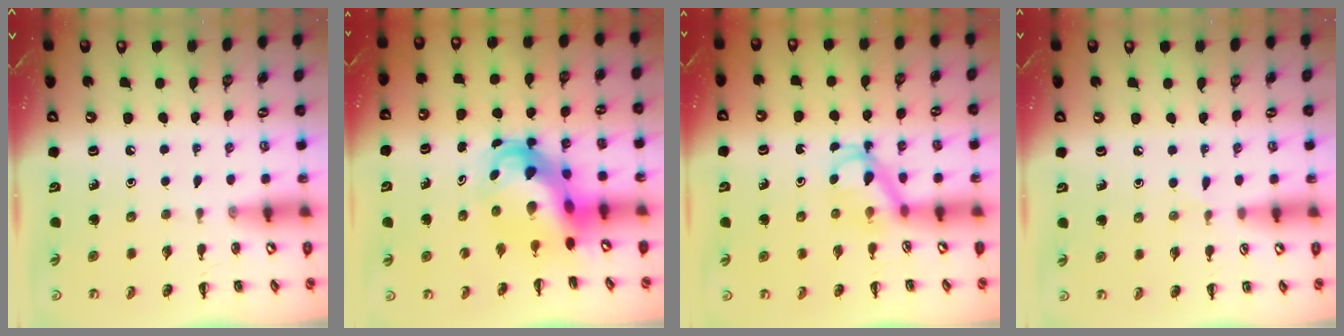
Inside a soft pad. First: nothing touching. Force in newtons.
{"total": 6.9, "press": 6.6, "slide": 2.1}
{"total": 4.3, "press": 4.2, "slide": 0.7}
{"total": 3.9, "press": 3.7, "slide": 1.3}